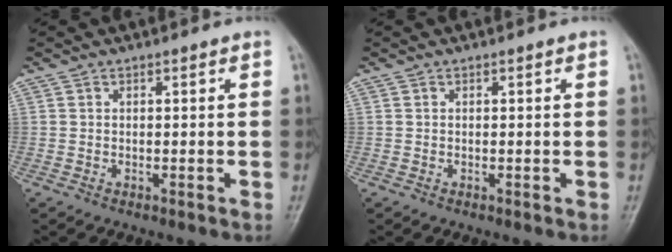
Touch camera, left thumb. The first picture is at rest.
{"total": 0.0}